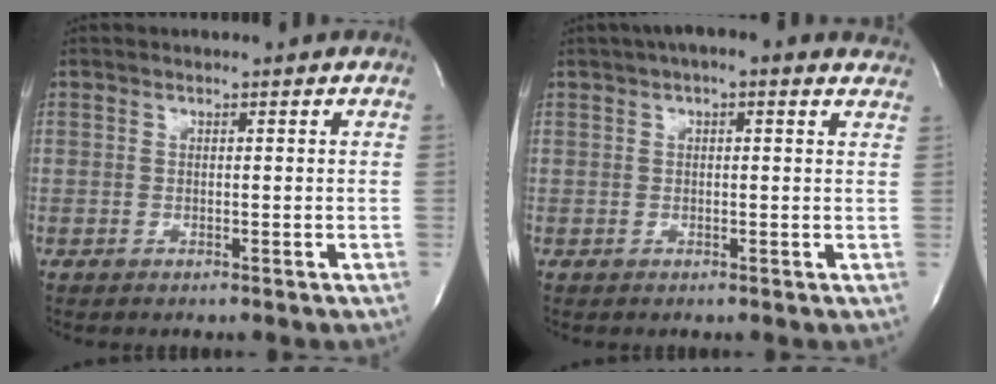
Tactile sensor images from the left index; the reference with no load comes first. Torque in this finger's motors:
{"motor_torque": [1.07, -1.07, 0.34, 0.06]}